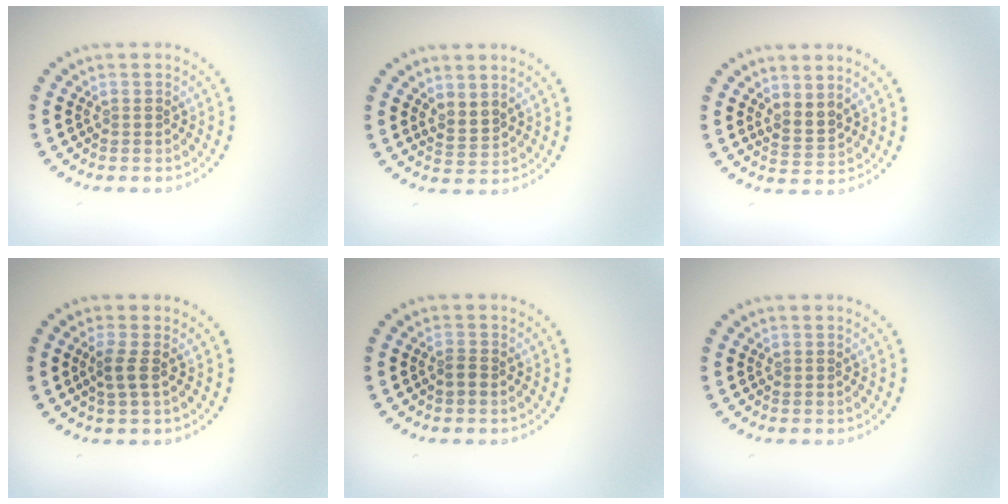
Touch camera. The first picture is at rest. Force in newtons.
{"total": 1.7, "press": 1.4, "slide": 1.0}
{"total": 2.0, "press": 1.5, "slide": 1.4}
{"total": 1.5, "press": 1.3, "slide": 0.9}
{"total": 1.0, "press": 0.8, "slide": 0.5}
{"total": 0.0}